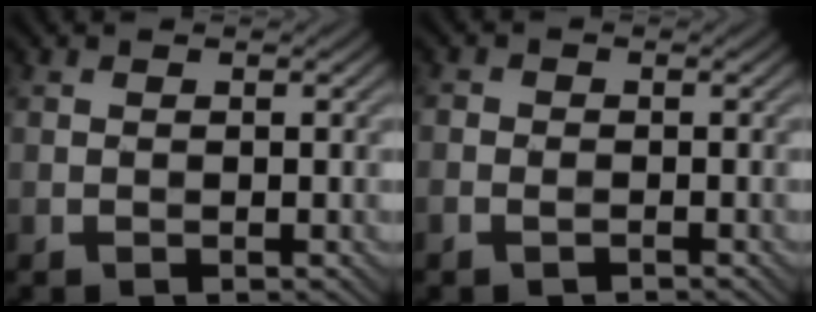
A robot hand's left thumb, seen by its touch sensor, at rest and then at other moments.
{"total": 1.5, "force": [-0.8, 1.1, 0.7], "torque": [-0.019, -0.001, -0.017]}